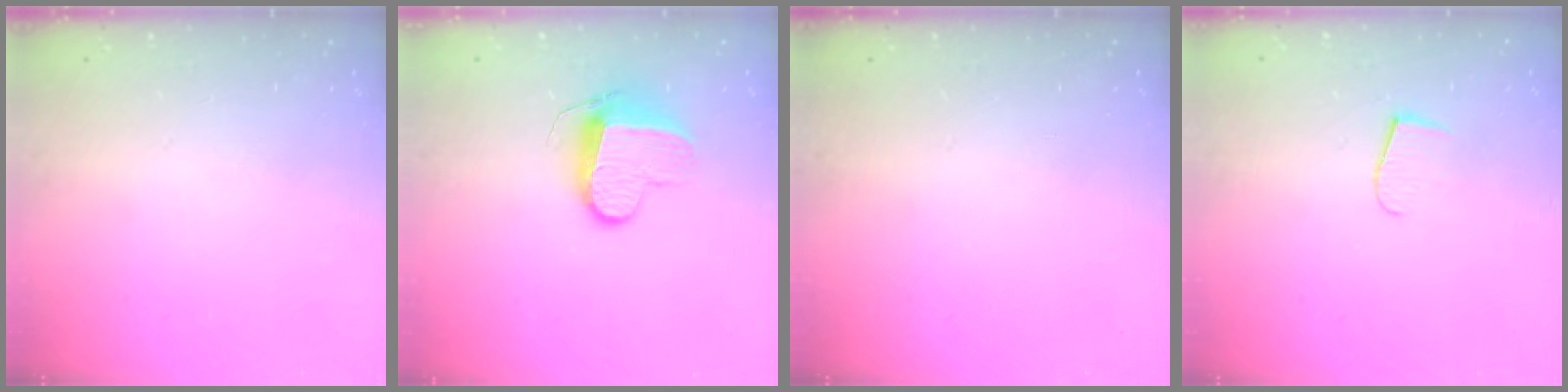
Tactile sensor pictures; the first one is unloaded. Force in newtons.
{"total": 9.2, "press": 9.2, "slide": 0.3}
{"total": 0.0}
{"total": 5.5, "press": 5.5, "slide": 0.6}